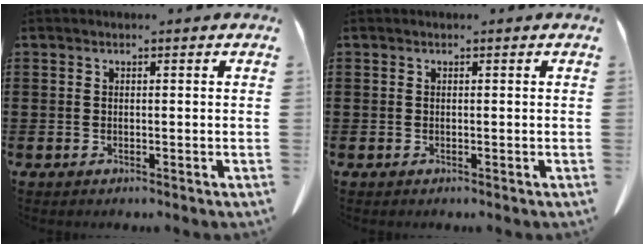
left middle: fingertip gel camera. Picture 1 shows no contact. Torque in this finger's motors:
{"motor_torque": [-0.07, 0.00, 0.00, 0.00]}